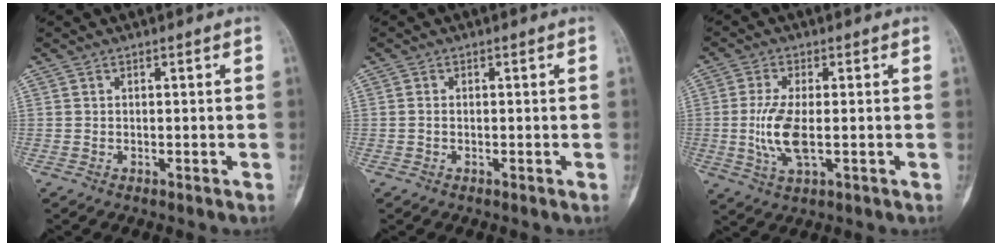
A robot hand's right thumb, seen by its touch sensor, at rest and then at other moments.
{"total": 0.6, "force": [-0.2, 0.4, 0.4], "torque": [-0.010, 0.001, -0.005]}
{"total": 8.0, "force": [-0.7, 3.1, 7.3], "torque": [-0.166, -0.010, -0.013]}